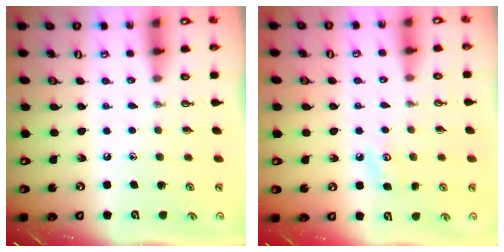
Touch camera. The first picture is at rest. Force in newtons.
{"total": 5.1, "press": 5.1, "slide": 0.8}